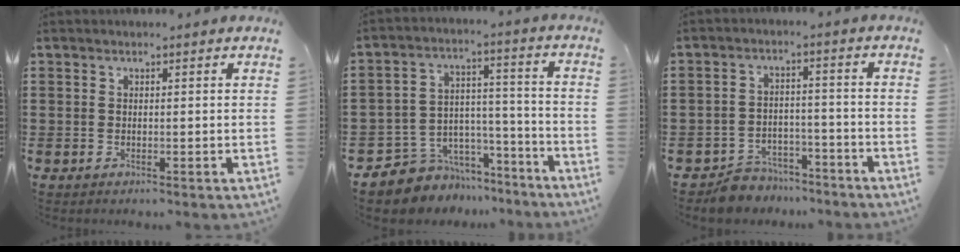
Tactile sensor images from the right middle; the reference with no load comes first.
{"total": 6.5, "force": [-5.6, 3.2, -0.6], "torque": [-0.002, 0.008, -0.109]}
{"total": 5.4, "force": [-5.2, 1.5, 0.1], "torque": [-0.003, 0.015, -0.106]}